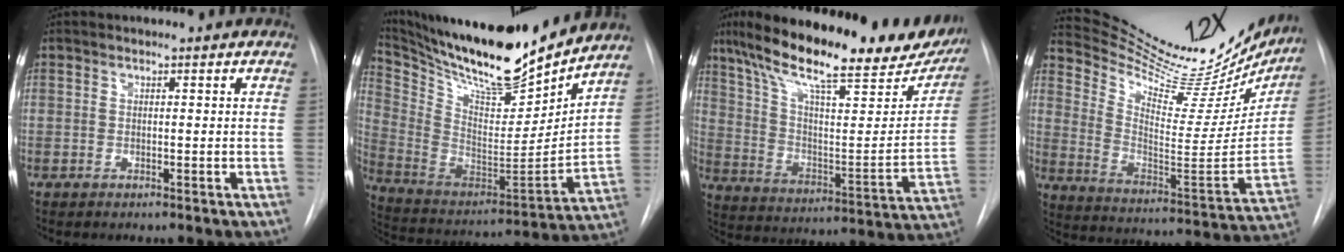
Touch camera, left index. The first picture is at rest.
{"total": 23.9, "force": [21.3, 3.6, 10.2], "torque": [-0.202, -0.033, 0.350]}
{"total": 30.5, "force": [23.4, 6.7, 18.4], "torque": [-0.293, -0.007, 0.327]}
{"total": 27.2, "force": [24.5, 6.7, 9.7], "torque": [-0.143, -0.069, 0.336]}